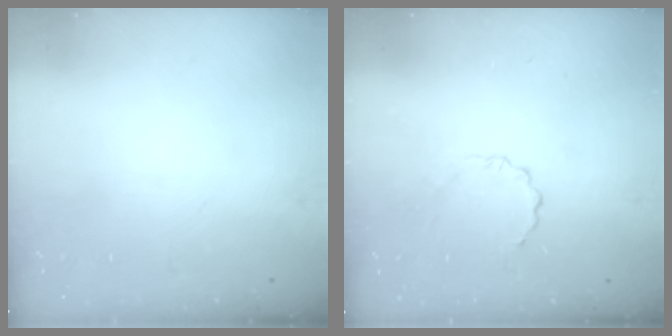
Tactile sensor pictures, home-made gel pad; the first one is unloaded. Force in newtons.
{"total": 3.5, "press": 3.2, "slide": 1.2}